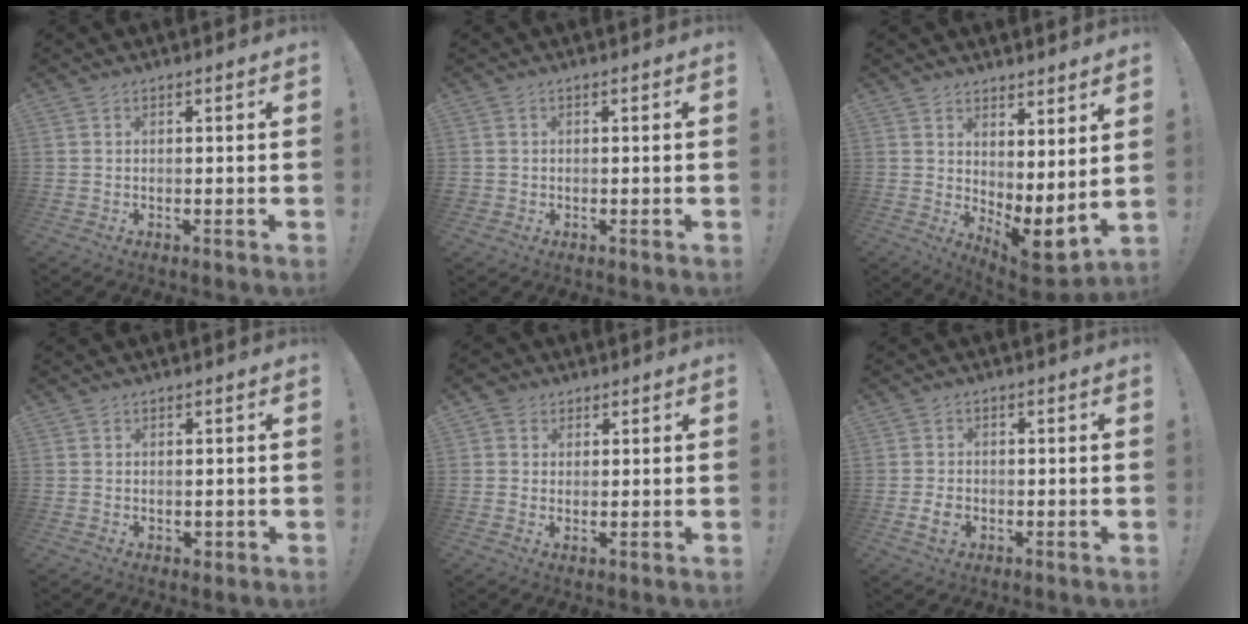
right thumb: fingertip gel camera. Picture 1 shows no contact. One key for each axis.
{"total": 0.7, "fx": -0.3, "fy": 0.5, "fz": 0.2, "tx": -0.004, "ty": 0.002, "tz": -0.006}
{"total": 5.7, "fx": 1.6, "fy": 1.9, "fz": 5.1, "tx": -0.051, "ty": -0.045, "tz": 0.037}
{"total": 1.4, "fx": -0.1, "fy": 1.3, "fz": 0.6, "tx": -0.002, "ty": 0.001, "tz": -0.002}
{"total": 3.2, "fx": 1.6, "fy": 2.7, "fz": 0.8, "tx": -0.007, "ty": -0.004, "tz": 0.029}
{"total": 4.6, "fx": -1.4, "fy": 3.3, "fz": 2.8, "tx": -0.042, "ty": 0.001, "tz": -0.026}